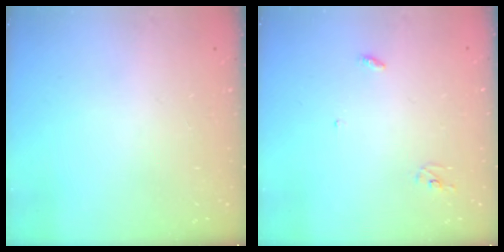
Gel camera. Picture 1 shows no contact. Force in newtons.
{"total": 2.8, "press": 2.8, "slide": 0.2}